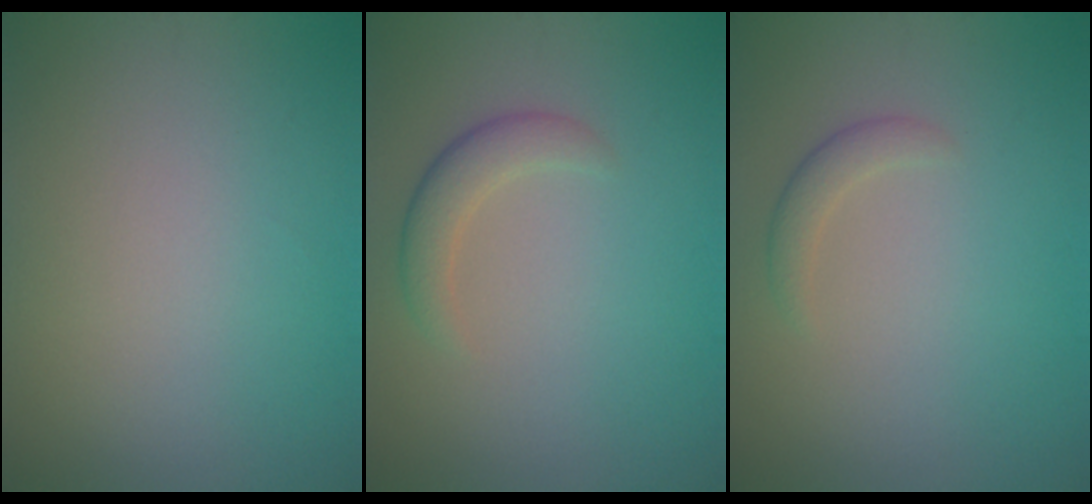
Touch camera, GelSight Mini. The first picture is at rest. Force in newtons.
{"total": 2.3, "press": 2.3, "slide": 0.2}
{"total": 1.4, "press": 1.4, "slide": 0.1}